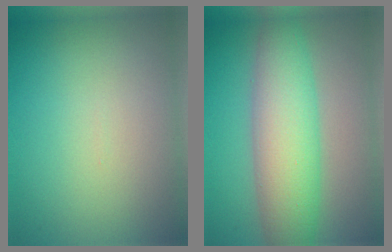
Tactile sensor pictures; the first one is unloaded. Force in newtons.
{"total": 7.2, "press": 7.2, "slide": 0.1}